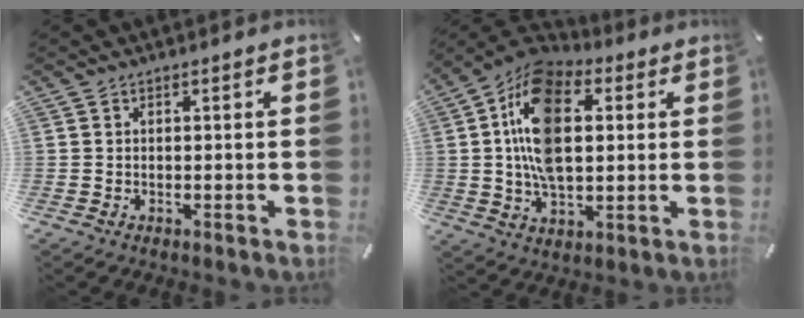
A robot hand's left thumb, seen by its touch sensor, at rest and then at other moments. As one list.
[{"total": 18.2, "force": [3.4, 11.0, 14.1], "torque": [-0.291, 0.004, 0.059]}]